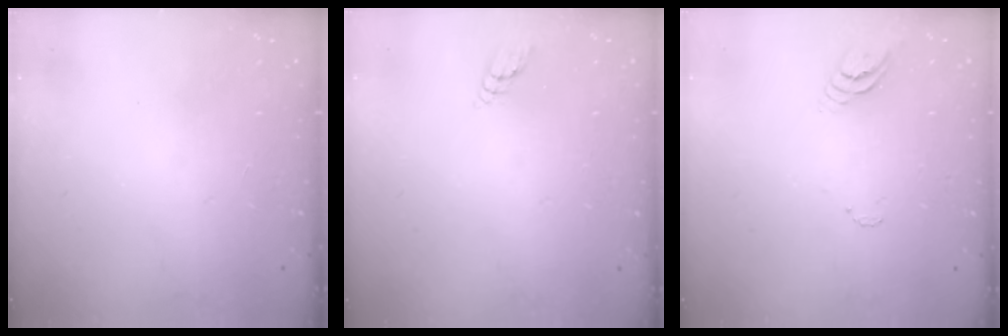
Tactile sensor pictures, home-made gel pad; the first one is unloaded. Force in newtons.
{"total": 2.8, "press": 2.8, "slide": 0.3}
{"total": 4.9, "press": 4.9, "slide": 0.4}